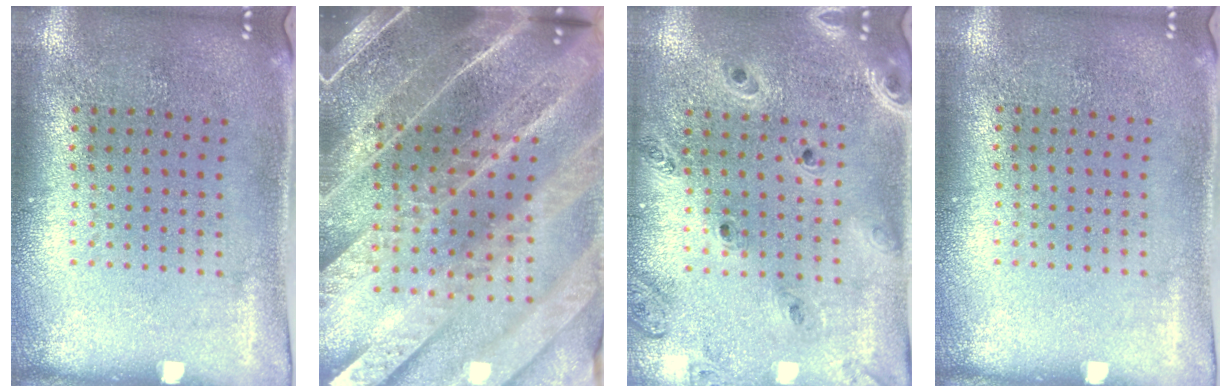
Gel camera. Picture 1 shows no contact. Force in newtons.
{"total": 5.6, "press": 4.7, "slide": 3.0}
{"total": 1.3, "press": 1.3, "slide": 0.1}
{"total": 0.0}